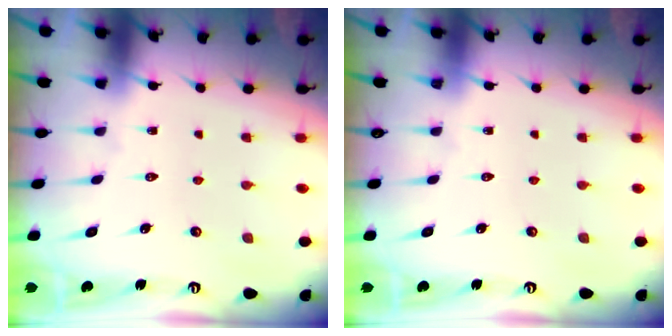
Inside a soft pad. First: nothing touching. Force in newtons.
{"total": 0.0}